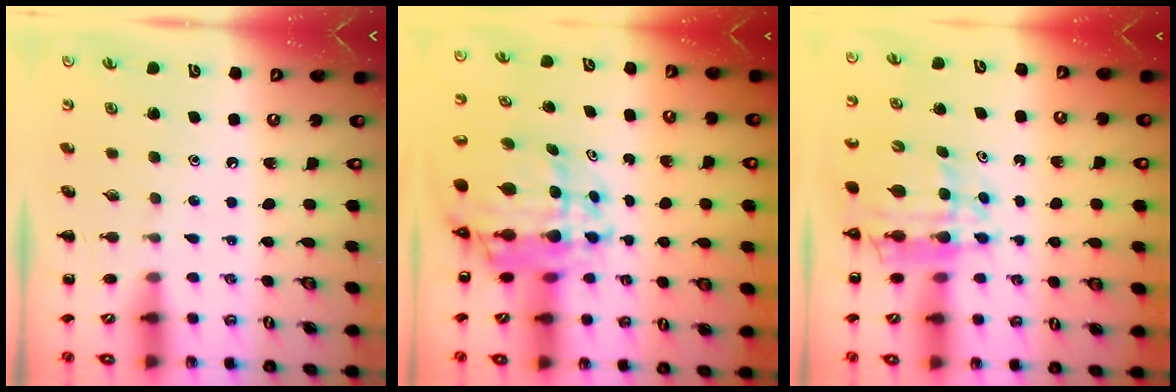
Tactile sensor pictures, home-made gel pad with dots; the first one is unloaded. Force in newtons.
{"total": 12.9, "press": 12.1, "slide": 4.3}
{"total": 10.6, "press": 10.0, "slide": 3.4}